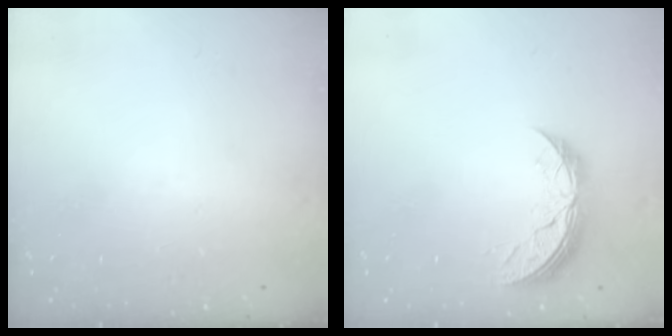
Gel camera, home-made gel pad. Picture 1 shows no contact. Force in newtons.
{"total": 9.3, "press": 9.3, "slide": 0.5}